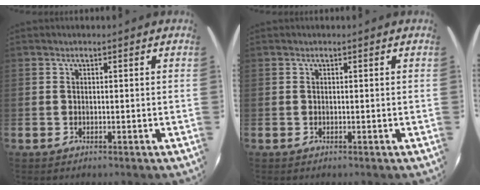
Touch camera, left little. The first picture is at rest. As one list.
[{"total": 0.0}]